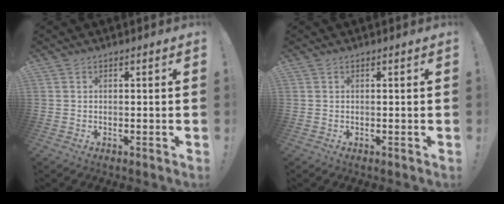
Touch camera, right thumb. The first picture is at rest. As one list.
[{"total": 0.0}]